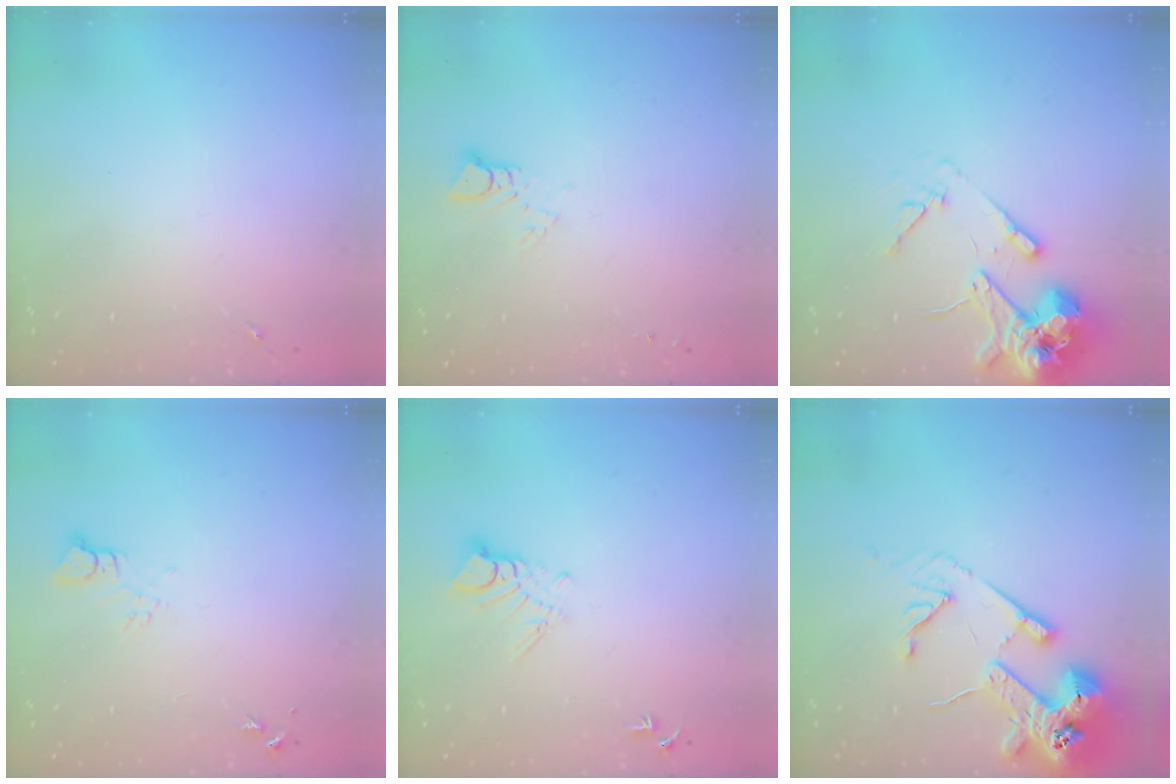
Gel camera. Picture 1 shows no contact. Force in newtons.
{"total": 2.9, "press": 2.9, "slide": 0.2}
{"total": 14.9, "press": 14.7, "slide": 2.3}
{"total": 4.4, "press": 4.4, "slide": 0.4}
{"total": 5.9, "press": 5.9, "slide": 0.5}
{"total": 16.6, "press": 16.5, "slide": 2.0}